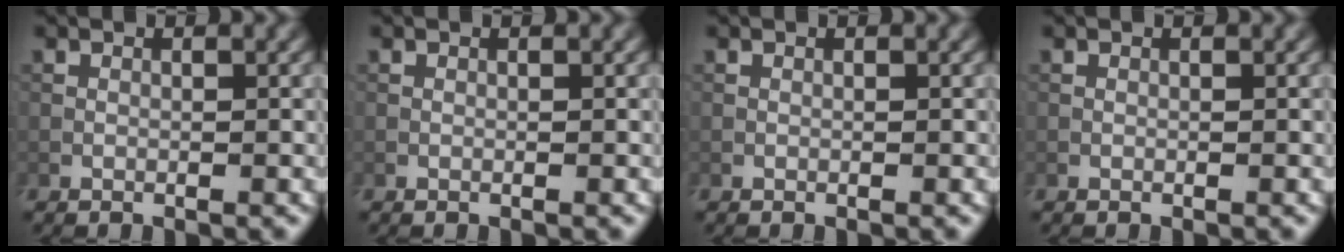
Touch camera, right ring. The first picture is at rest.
{"total": 0.0}
{"total": 0.0}
{"total": 0.0}